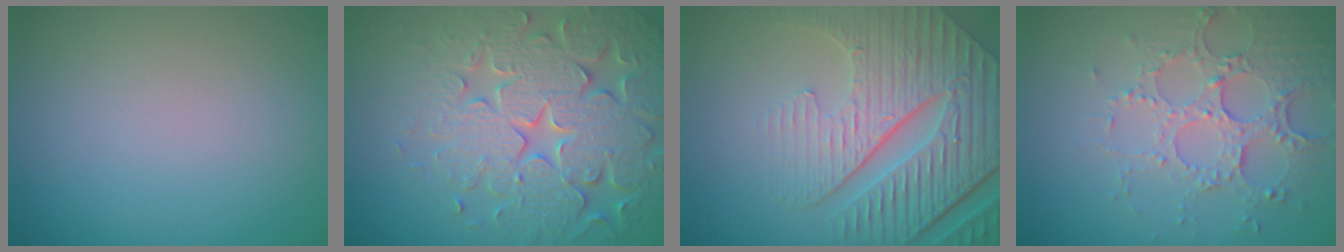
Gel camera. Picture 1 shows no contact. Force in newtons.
{"total": 7.8, "press": 7.7, "slide": 1.5}
{"total": 8.8, "press": 6.2, "slide": 6.2}
{"total": 5.1, "press": 3.7, "slide": 3.5}